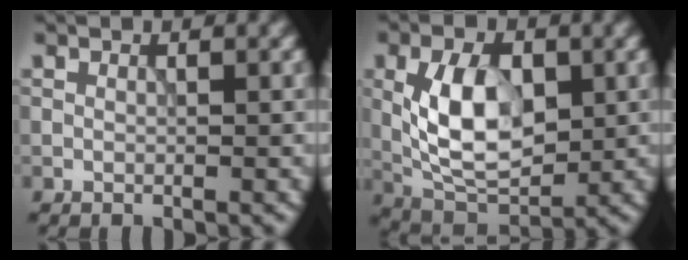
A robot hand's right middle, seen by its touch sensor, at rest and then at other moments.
{"total": 7.6, "force": [0.2, 4.4, 6.2], "torque": [-0.121, -0.001, 0.001]}